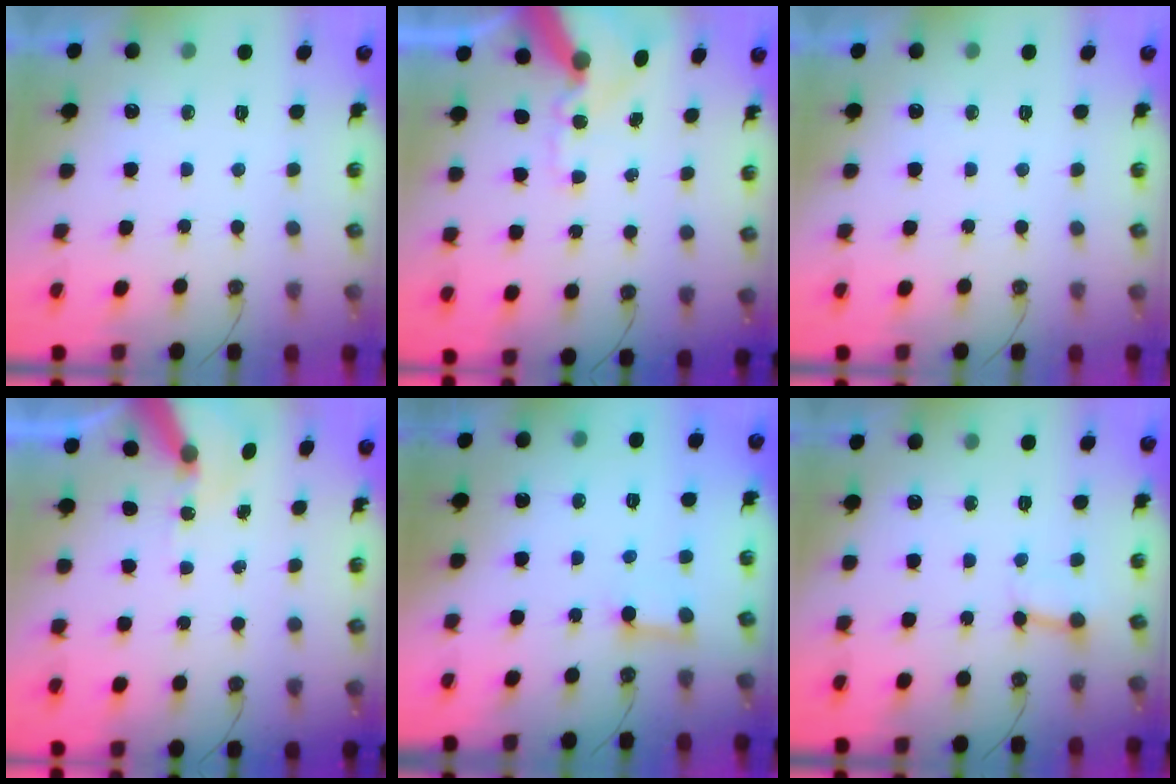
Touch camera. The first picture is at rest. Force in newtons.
{"total": 13.7, "press": 13.5, "slide": 1.9}
{"total": 0.0}
{"total": 9.3, "press": 9.2, "slide": 1.3}
{"total": 3.0, "press": 3.0, "slide": 0.4}
{"total": 4.5, "press": 4.4, "slide": 0.4}